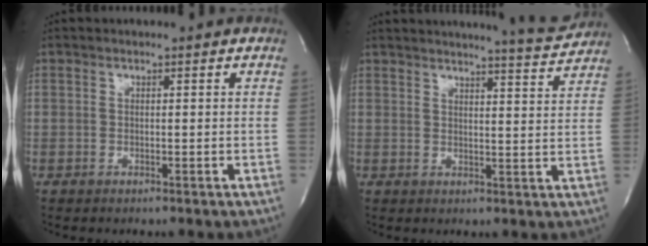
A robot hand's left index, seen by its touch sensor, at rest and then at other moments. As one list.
[{"total": 7.5, "force": [7.3, -0.4, 1.5], "torque": [-0.027, -0.025, 0.083]}]